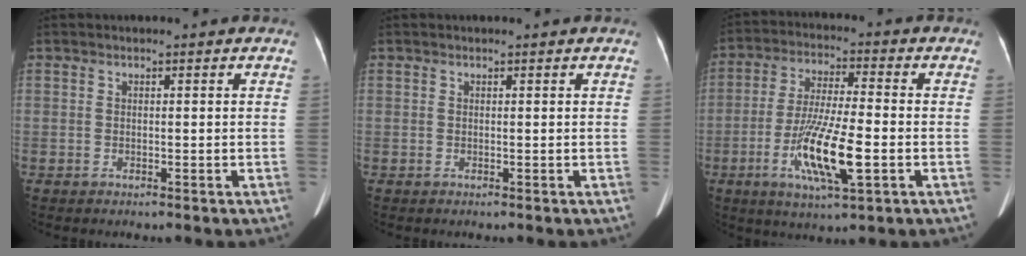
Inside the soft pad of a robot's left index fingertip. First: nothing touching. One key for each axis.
{"total": 0.0}
{"total": 12.3, "fx": -3.7, "fy": 1.8, "fz": 11.6, "tx": -0.225, "ty": -0.015, "tz": -0.066}